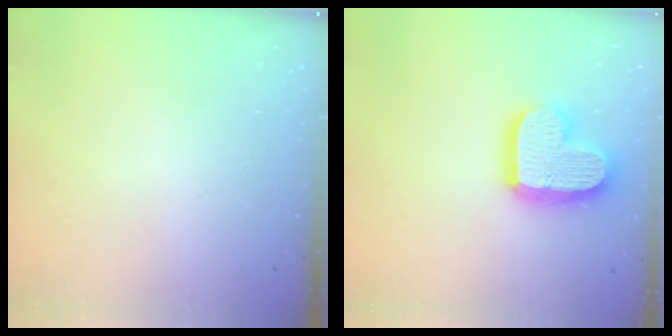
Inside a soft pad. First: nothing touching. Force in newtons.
{"total": 17.8, "press": 17.8, "slide": 1.3}